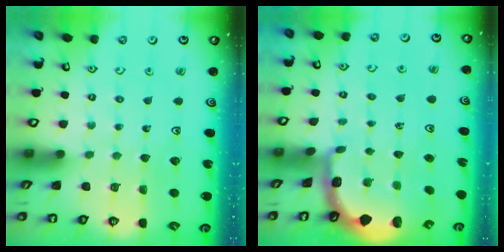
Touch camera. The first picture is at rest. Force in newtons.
{"total": 1.7, "press": 1.5, "slide": 0.7}